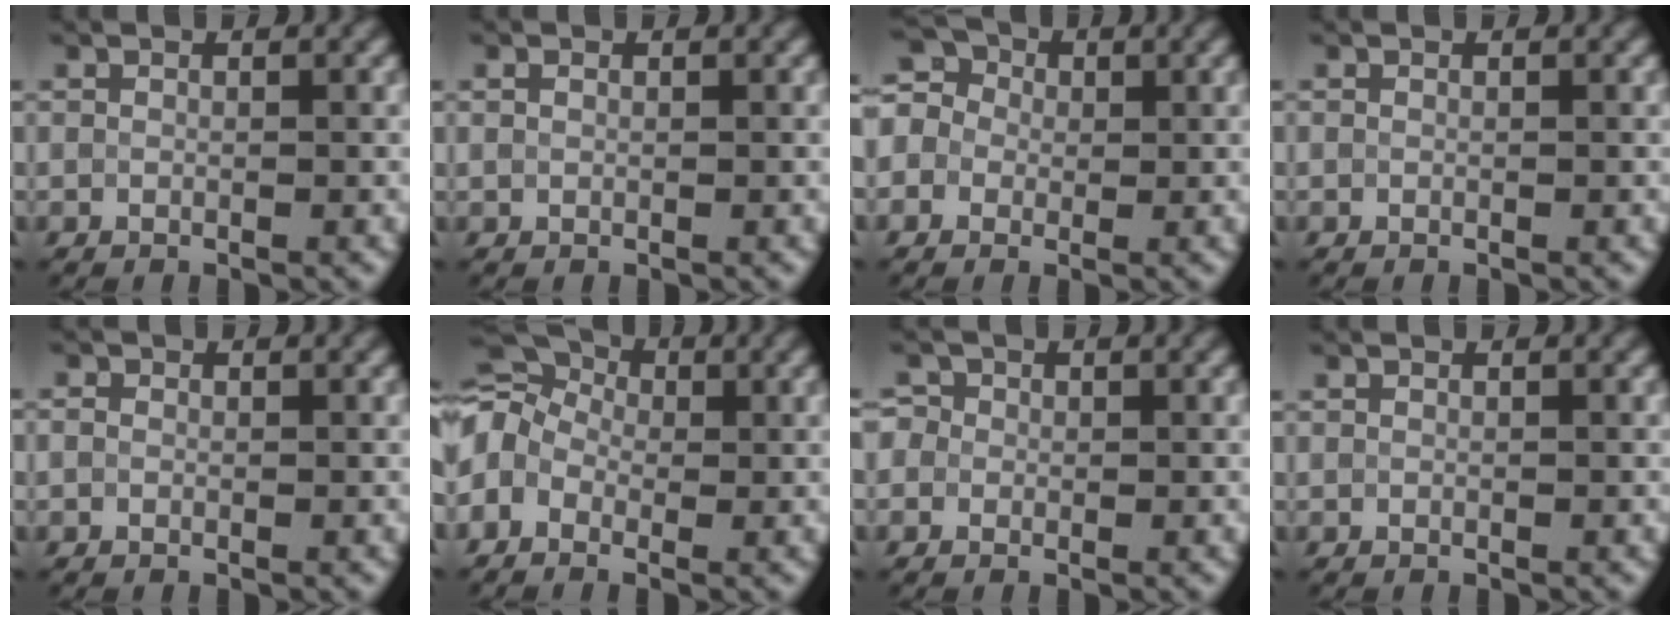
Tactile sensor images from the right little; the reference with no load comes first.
{"total": 0.7, "force": [0.4, 0.5, 0.3], "torque": [-0.006, 0.003, 0.007]}
{"total": 5.0, "force": [0.6, 4.4, 2.4], "torque": [-0.047, 0.037, -0.022]}
{"total": 0.0}
{"total": 0.6, "force": [0.1, 0.6, 0.2], "torque": [-0.001, 0.000, -0.002]}
{"total": 7.4, "force": [0.1, 5.6, 4.8], "torque": [-0.101, 0.040, -0.025]}
{"total": 2.6, "force": [0.8, 2.2, 1.1], "torque": [-0.001, 0.025, -0.018]}
{"total": 0.0}